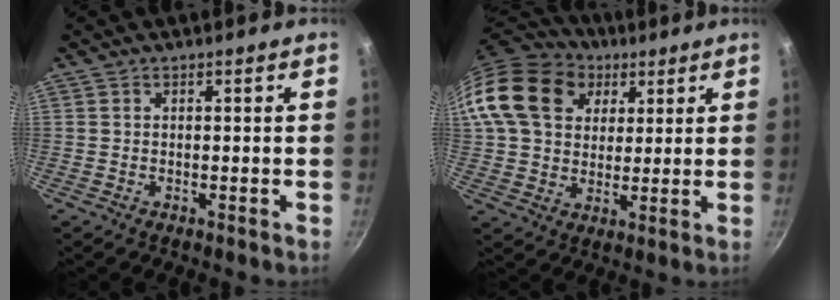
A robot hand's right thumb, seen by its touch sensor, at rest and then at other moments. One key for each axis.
{"total": 19.5, "fx": 6.9, "fy": 14.8, "fz": 10.6, "tx": -0.188, "ty": 0.009, "tz": 0.116}